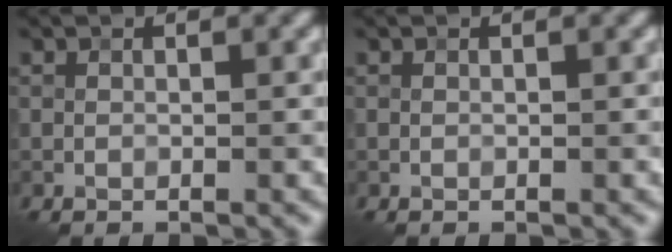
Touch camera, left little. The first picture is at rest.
{"total": 0.0}